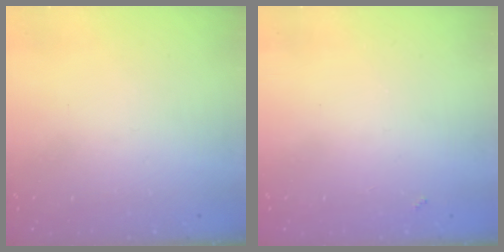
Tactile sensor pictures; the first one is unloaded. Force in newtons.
{"total": 3.6, "press": 3.6, "slide": 0.3}